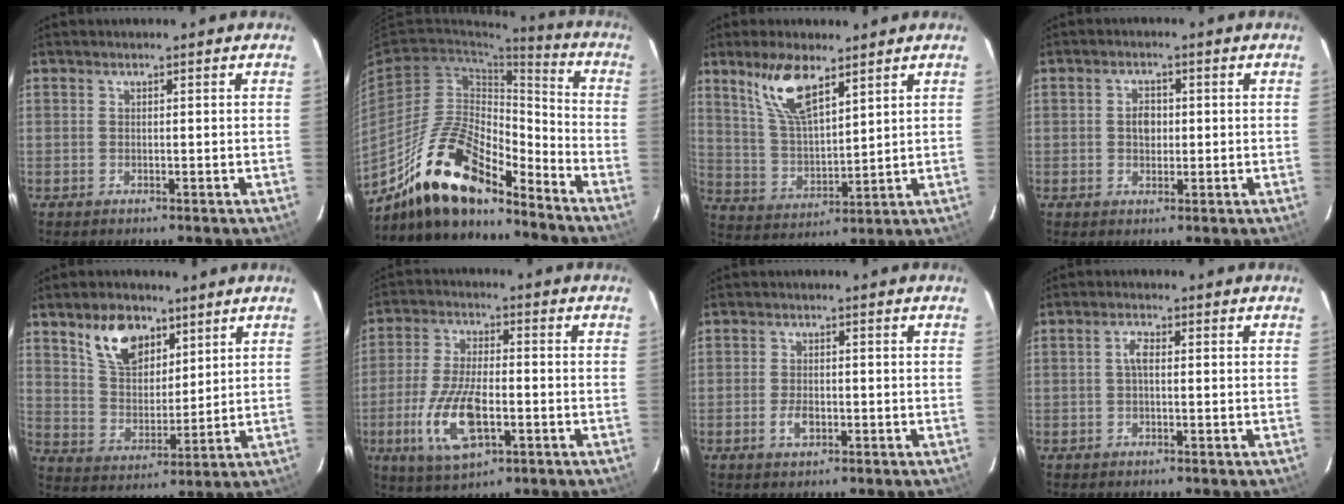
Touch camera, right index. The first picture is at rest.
{"total": 18.3, "force": [-13.7, 5.8, 10.6], "torque": [-0.205, 0.002, -0.252]}
{"total": 10.6, "force": [6.8, 3.5, 7.3], "torque": [-0.143, 0.006, 0.142]}
{"total": 2.1, "force": [-1.4, 1.3, 0.9], "torque": [-0.017, 0.009, -0.025]}
{"total": 11.2, "force": [6.7, 6.4, 6.2], "torque": [-0.110, 0.016, 0.132]}
{"total": 13.0, "force": [-4.2, 5.3, 11.1], "torque": [-0.236, -0.013, -0.074]}
{"total": 3.1, "force": [-1.2, 1.8, 2.2], "torque": [-0.044, -0.002, -0.020]}
{"total": 2.2, "force": [0.0, 0.9, 2.0], "torque": [-0.042, 0.008, 0.000]}